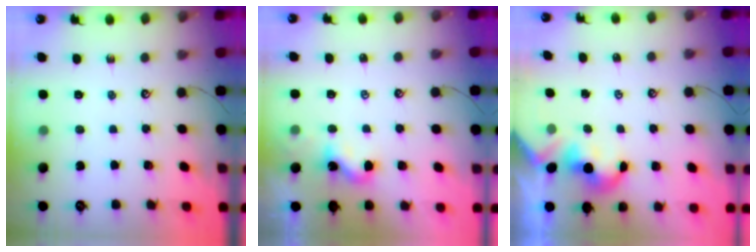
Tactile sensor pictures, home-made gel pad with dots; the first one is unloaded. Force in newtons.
{"total": 1.8, "press": 1.8, "slide": 0.5}
{"total": 1.9, "press": 1.9, "slide": 0.2}